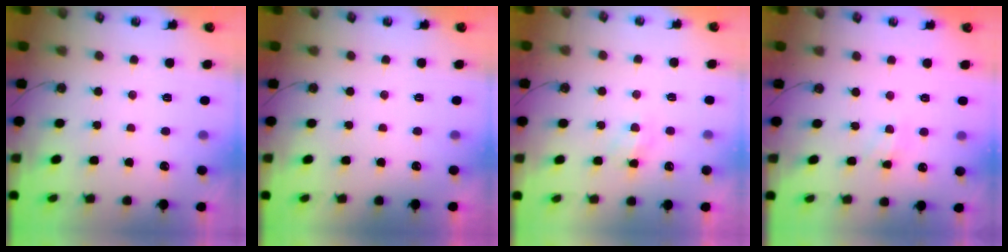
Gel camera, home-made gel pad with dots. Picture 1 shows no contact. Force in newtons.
{"total": 0.0}
{"total": 3.2, "press": 3.2, "slide": 0.4}
{"total": 4.2, "press": 4.2, "slide": 0.1}